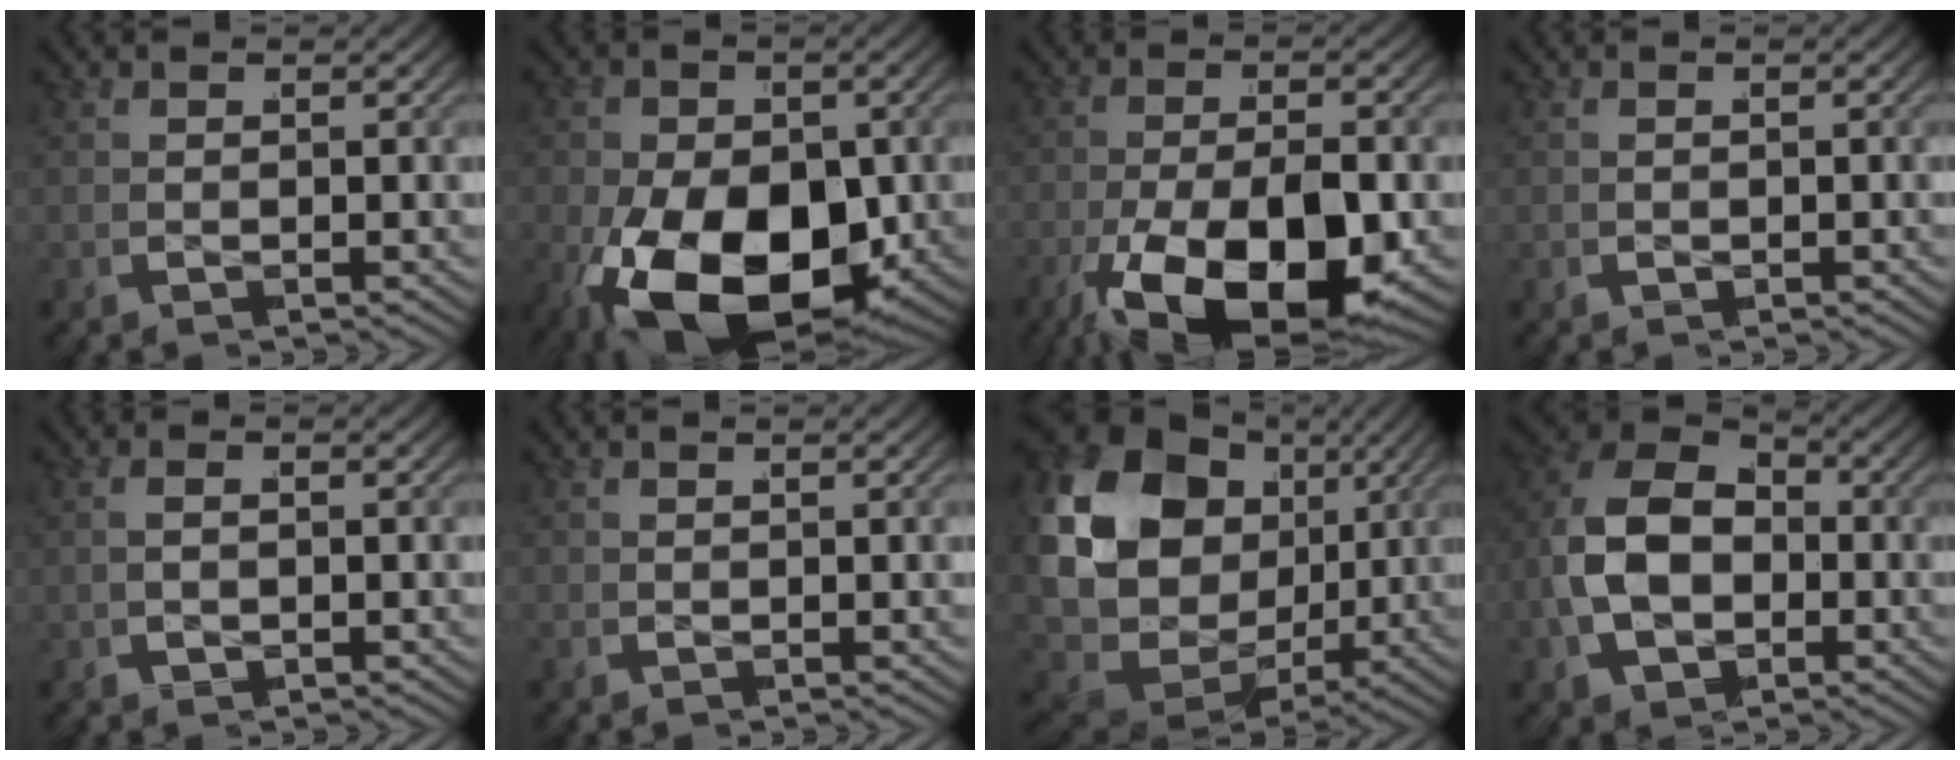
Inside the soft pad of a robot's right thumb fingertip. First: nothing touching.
{"total": 17.2, "force": [-4.8, 11.0, 12.4], "torque": [-0.238, -0.066, -0.047]}
{"total": 14.2, "force": [-5.4, 7.9, 10.5], "torque": [-0.214, -0.058, -0.065]}
{"total": 0.0}
{"total": 1.1, "force": [-0.4, 0.5, 0.8], "torque": [-0.011, 0.014, -0.014]}
{"total": 0.0}
{"total": 20.6, "force": [1.4, 14.3, 14.7], "torque": [-0.331, -0.023, 0.038]}
{"total": 13.3, "force": [0.7, 9.8, 9.0], "torque": [-0.209, 0.001, 0.011]}